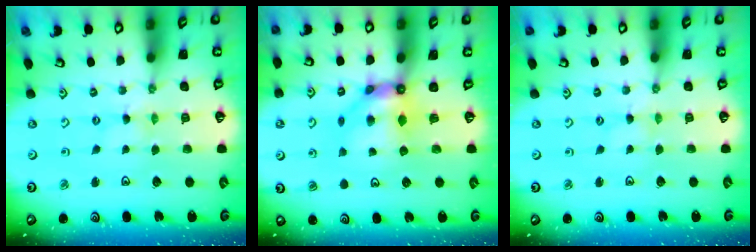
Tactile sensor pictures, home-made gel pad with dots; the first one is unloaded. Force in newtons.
{"total": 7.7, "press": 7.6, "slide": 0.6}
{"total": 0.6, "press": 0.6, "slide": 0.1}